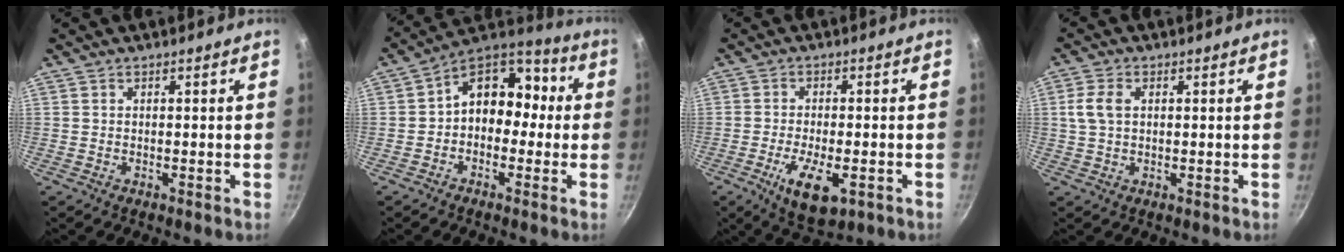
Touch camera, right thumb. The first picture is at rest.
{"total": 13.1, "force": [0.0, 9.3, 9.3], "torque": [-0.087, 0.049, -0.020]}
{"total": 9.0, "force": [-3.5, 3.8, 7.3], "torque": [-0.125, -0.004, -0.051]}
{"total": 4.5, "force": [0.8, 2.9, 3.4], "torque": [-0.080, 0.008, 0.016]}